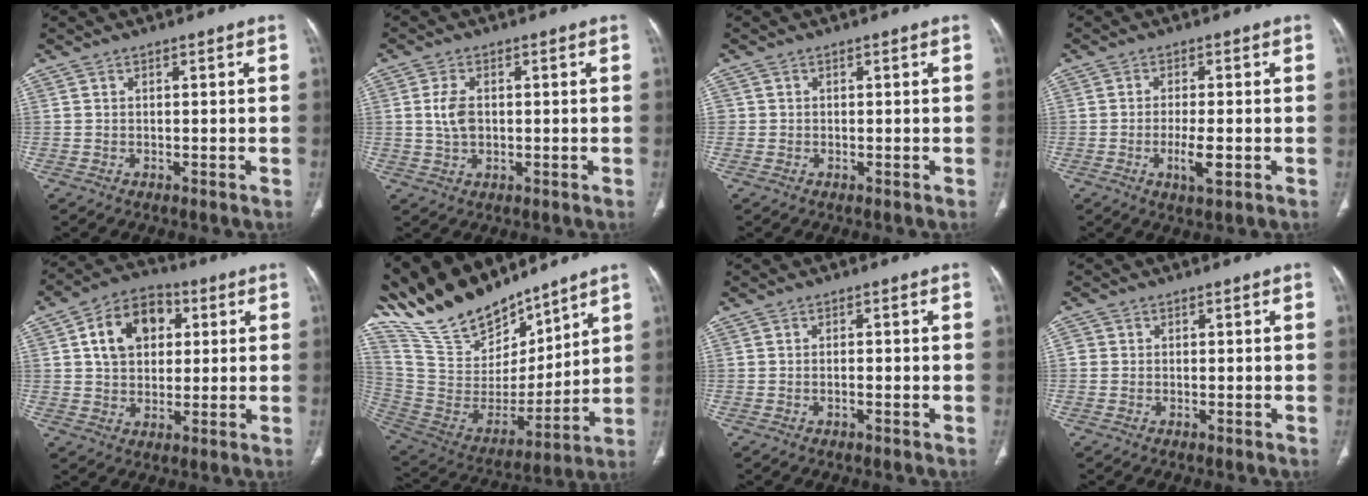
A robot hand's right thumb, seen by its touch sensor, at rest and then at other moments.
{"total": 4.5, "force": [0.3, 2.8, 3.5], "torque": [-0.071, 0.002, 0.007]}
{"total": 0.6, "force": [-0.1, 0.6, 0.2], "torque": [0.003, 0.003, -0.002]}
{"total": 4.8, "force": [-1.3, 1.2, 4.4], "torque": [-0.085, -0.007, -0.023]}
{"total": 12.4, "force": [3.3, 8.9, 7.9], "torque": [-0.102, 0.006, 0.048]}
{"total": 23.0, "force": [20.0, 7.8, 8.3], "torque": [-0.126, -0.089, 0.378]}
{"total": 0.9, "force": [-0.3, 0.3, 0.8], "torque": [-0.019, 0.008, -0.002]}
{"total": 1.2, "force": [-0.1, 1.1, 0.3], "torque": [0.003, 0.002, -0.004]}